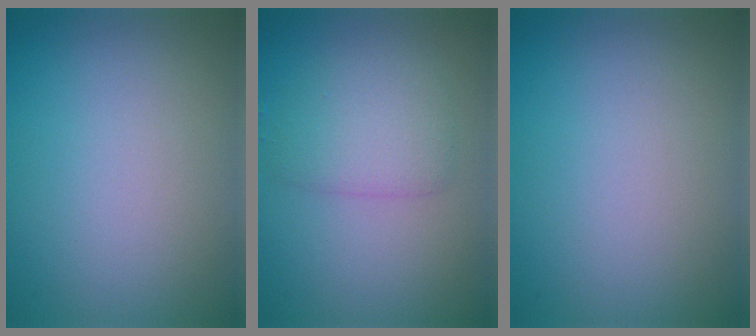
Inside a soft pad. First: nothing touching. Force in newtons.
{"total": 2.9, "press": 2.9, "slide": 0.1}
{"total": 0.0}